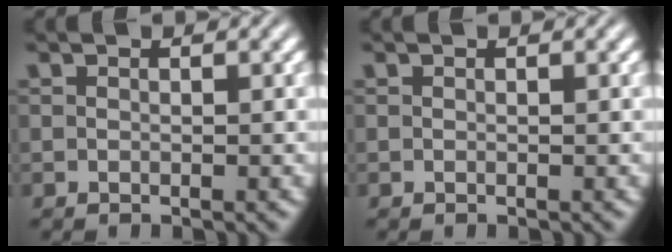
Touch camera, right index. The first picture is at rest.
{"total": 0.0}